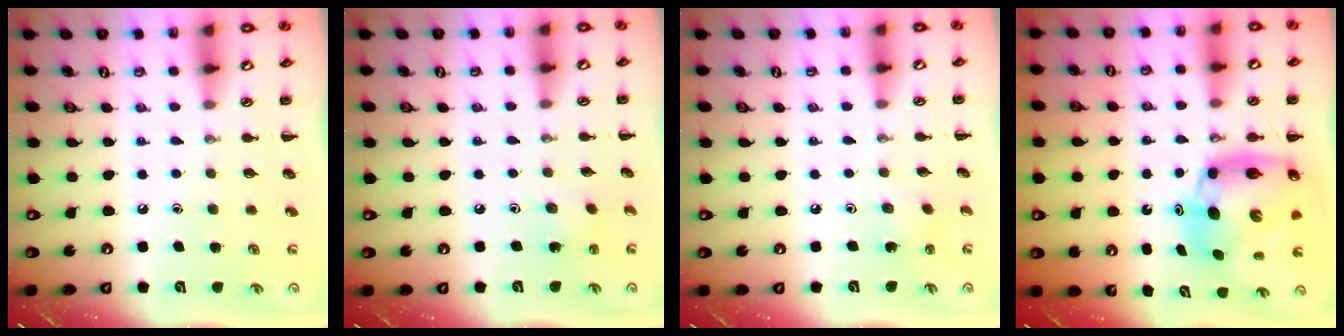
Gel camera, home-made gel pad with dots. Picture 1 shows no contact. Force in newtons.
{"total": 2.1, "press": 2.0, "slide": 0.8}
{"total": 1.8, "press": 1.7, "slide": 0.7}
{"total": 11.1, "press": 10.6, "slide": 3.2}